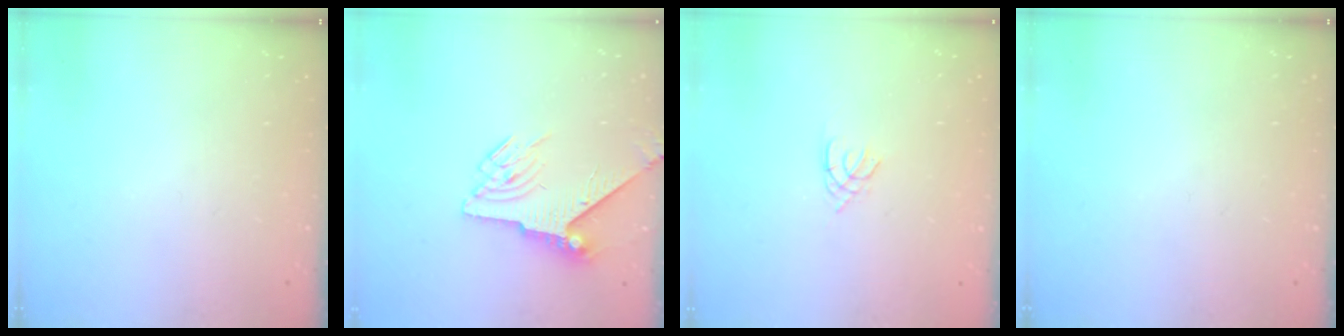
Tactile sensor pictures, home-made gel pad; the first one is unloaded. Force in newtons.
{"total": 6.7, "press": 6.6, "slide": 1.0}
{"total": 1.4, "press": 1.4, "slide": 0.3}
{"total": 0.0}